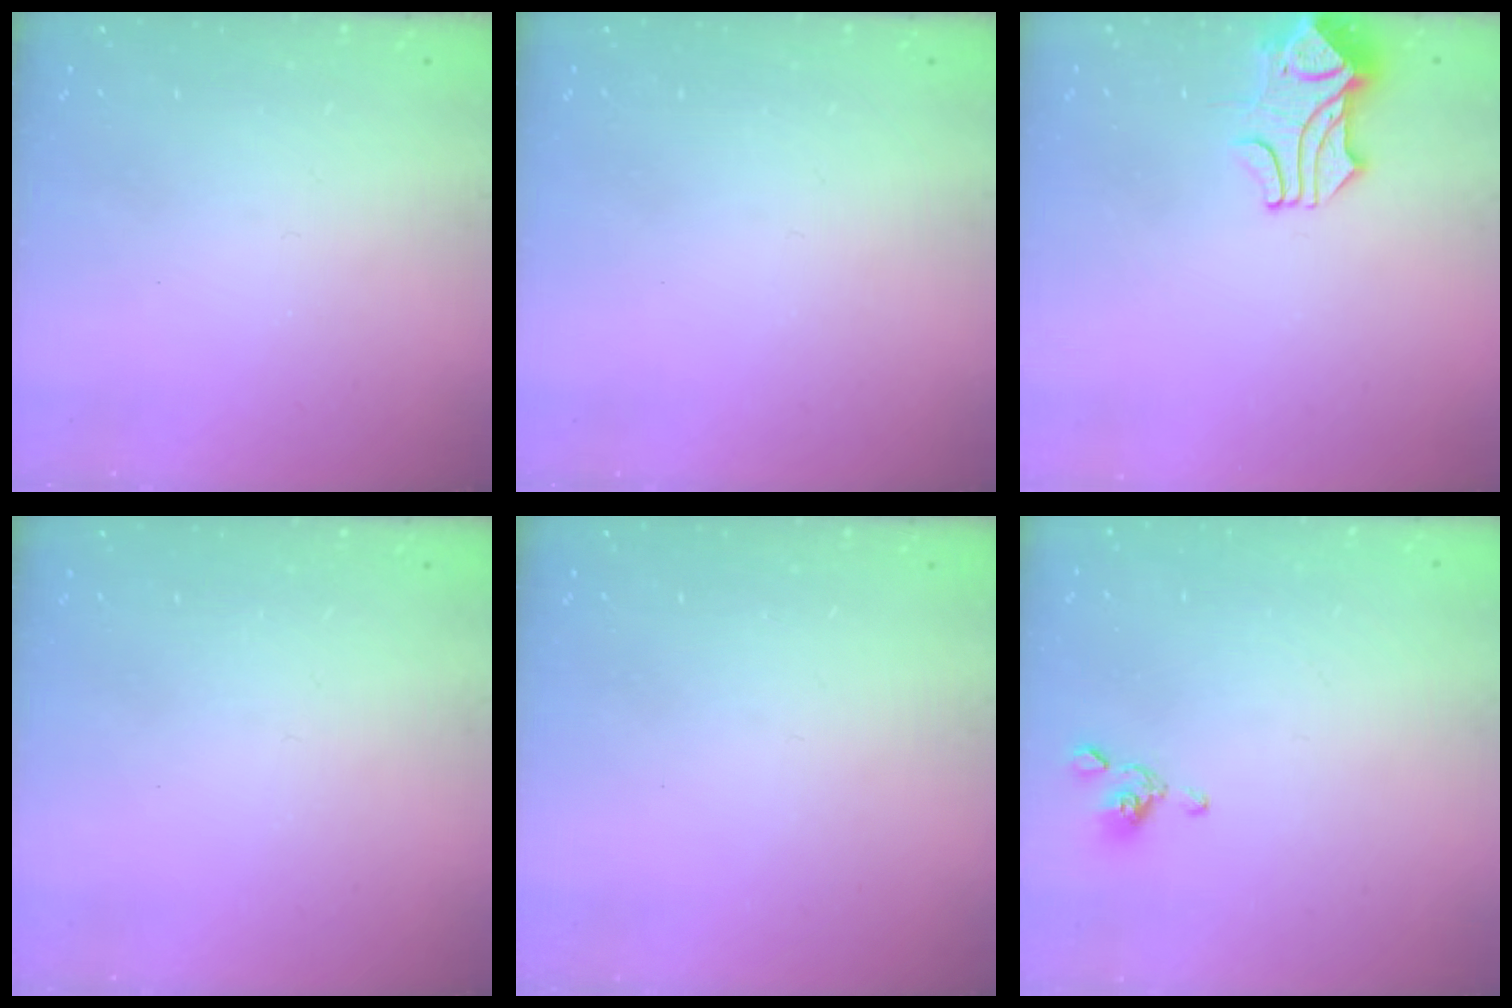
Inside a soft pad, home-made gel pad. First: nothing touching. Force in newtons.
{"total": 0.0}
{"total": 1.7, "press": 1.2, "slide": 1.1}
{"total": 0.0}
{"total": 0.0}
{"total": 2.9, "press": 2.8, "slide": 0.6}